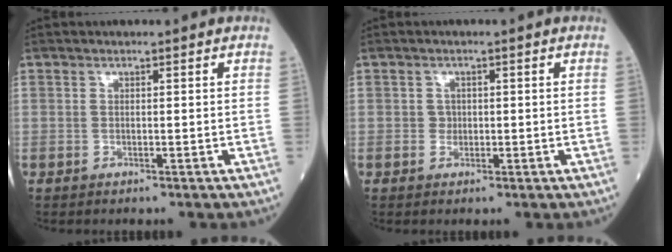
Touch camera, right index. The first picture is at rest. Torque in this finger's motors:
{"motor_torque": [-0.12, -0.02, -0.04, -0.01]}